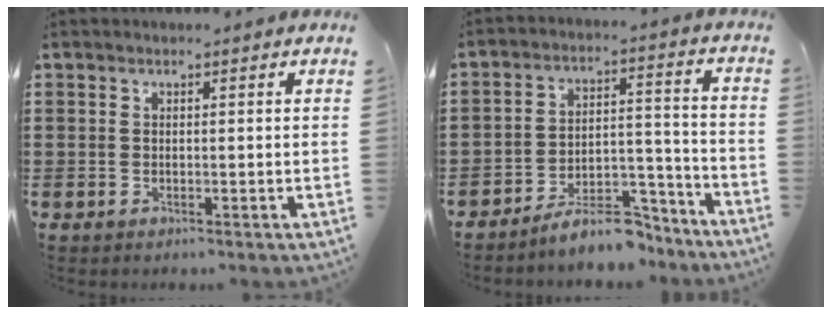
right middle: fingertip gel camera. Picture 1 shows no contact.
{"total": 8.1, "force": [-7.4, 1.8, 2.7], "torque": [-0.036, 0.023, -0.136]}